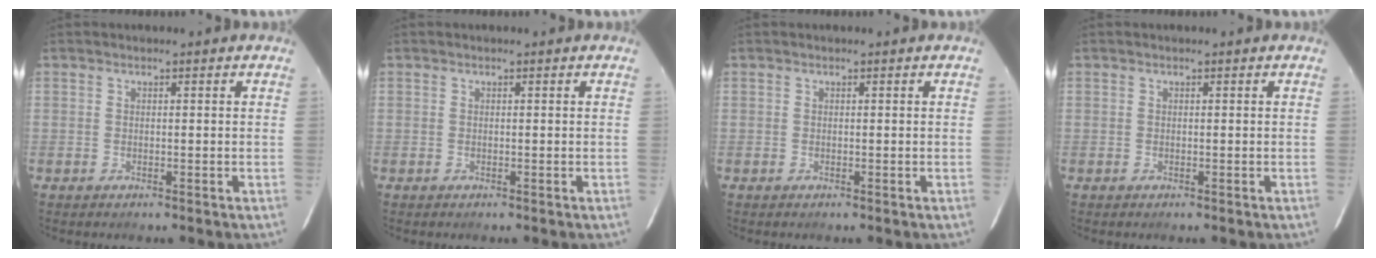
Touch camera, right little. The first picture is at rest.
{"total": 0.0}
{"total": 0.0}
{"total": 0.0}